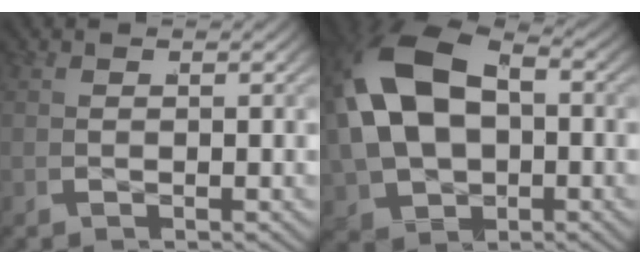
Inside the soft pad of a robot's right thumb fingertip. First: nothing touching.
{"total": 12.8, "force": [0.1, 9.1, 9.0], "torque": [-0.225, -0.035, 0.023]}